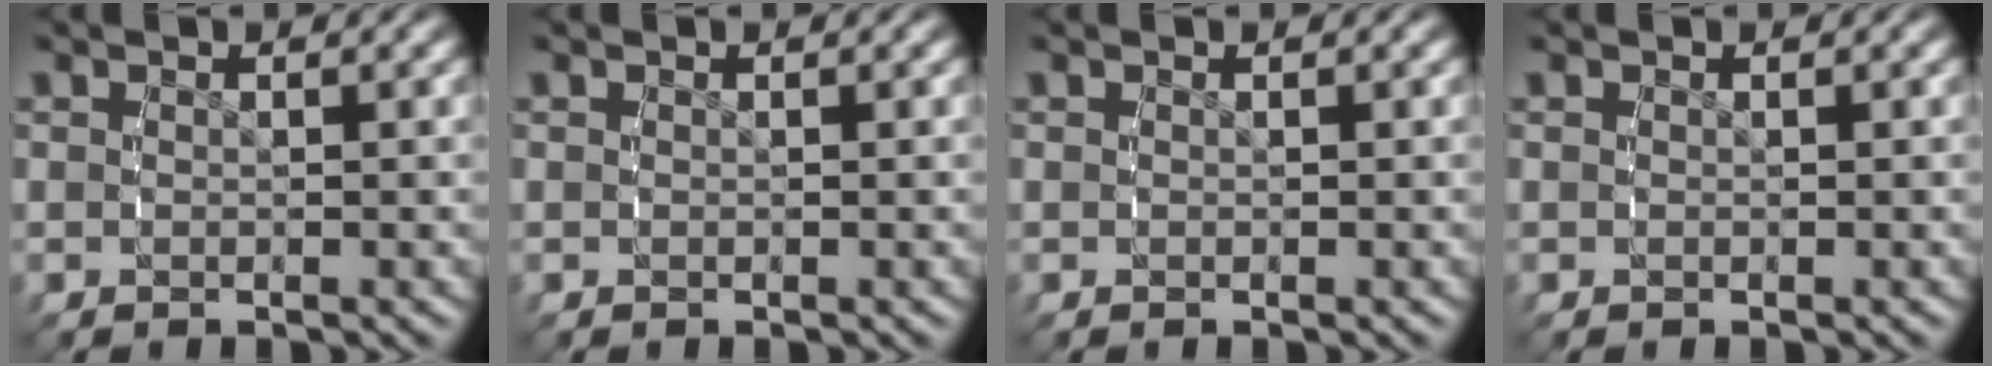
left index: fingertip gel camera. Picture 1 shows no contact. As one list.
[{"total": 0.0}, {"total": 0.0}, {"total": 0.0}]